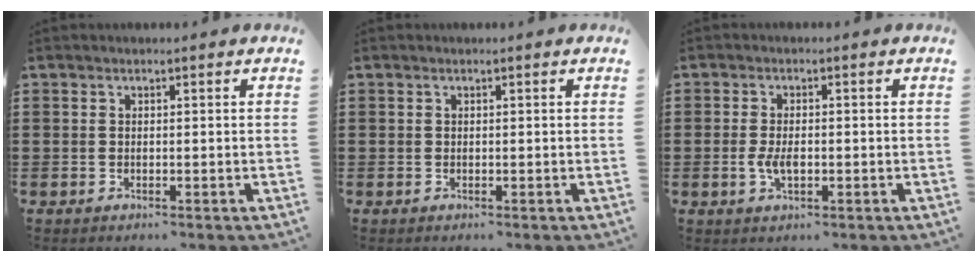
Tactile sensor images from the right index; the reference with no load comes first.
{"total": 0.0}
{"total": 3.4, "force": [-0.6, 1.6, 3.0], "torque": [-0.061, 0.000, -0.012]}